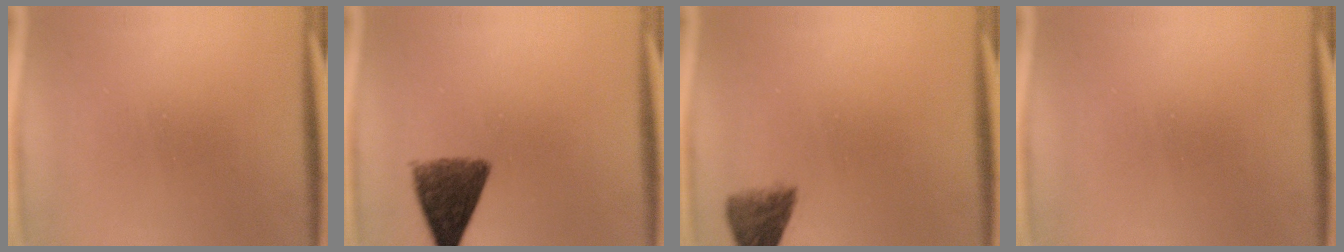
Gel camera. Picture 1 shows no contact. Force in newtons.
{"total": 8.8}
{"total": 5.0}
{"total": 0.0}